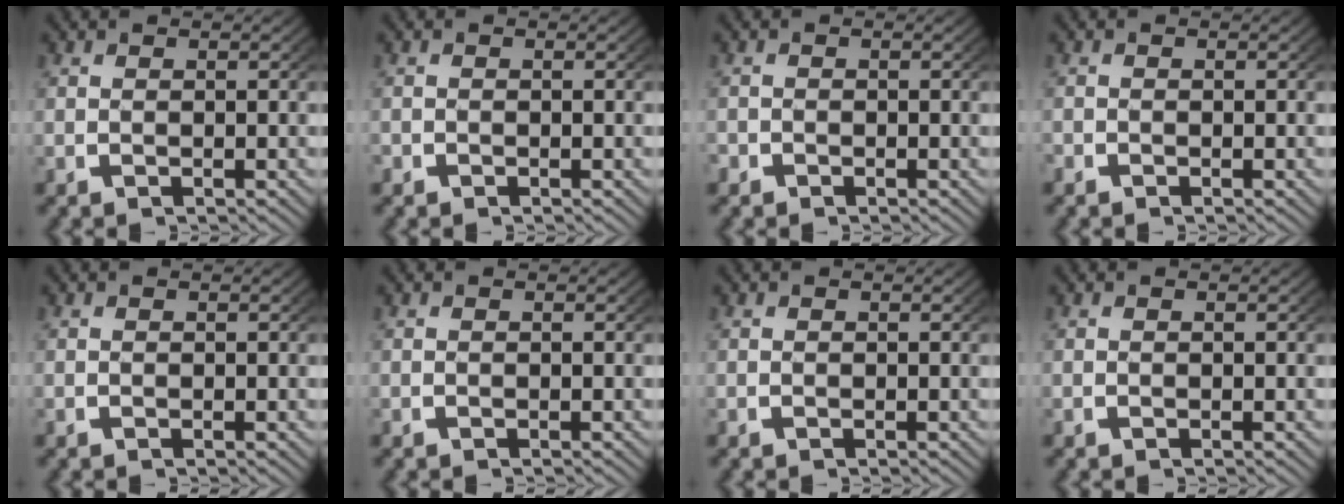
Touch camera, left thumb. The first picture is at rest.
{"total": 0.6, "force": [-0.3, 0.5, 0.0], "torque": [0.000, -0.004, -0.008]}
{"total": 0.9, "force": [-0.6, 0.7, 0.0], "torque": [0.000, -0.006, -0.013]}
{"total": 0.6, "force": [-0.4, 0.5, 0.0], "torque": [0.001, -0.004, -0.010]}
{"total": 0.0}
{"total": 0.0}
{"total": 0.0}
{"total": 0.0}